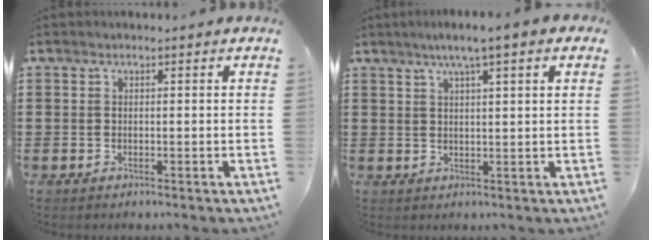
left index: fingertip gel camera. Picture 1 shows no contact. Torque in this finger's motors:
{"motor_torque": [0.46, 0.87, 0.03, -0.11]}